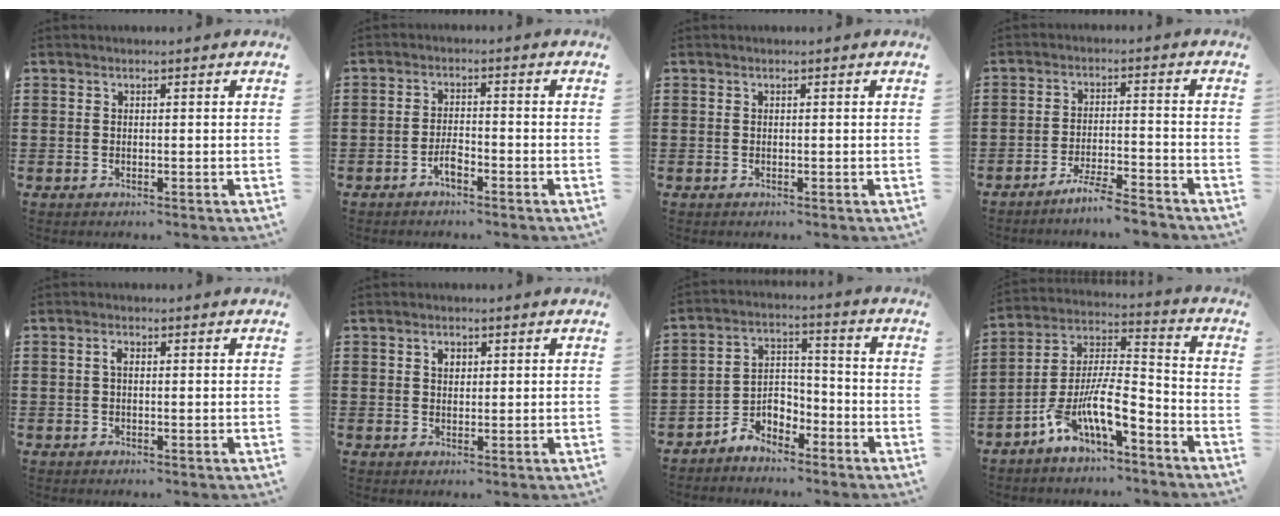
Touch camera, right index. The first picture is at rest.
{"total": 2.7, "force": [-1.8, 0.6, 2.0], "torque": [-0.046, -0.001, -0.035]}
{"total": 0.0}
{"total": 5.1, "force": [-4.7, -0.1, 2.0], "torque": [-0.041, -0.006, -0.090]}
{"total": 1.4, "force": [0.1, 0.7, 1.3], "torque": [-0.025, 0.005, -0.001]}
{"total": 1.8, "force": [0.6, 1.3, 1.1], "torque": [-0.025, 0.010, 0.009]}
{"total": 4.4, "force": [-3.6, 2.4, 0.7], "torque": [-0.022, 0.008, -0.074]}
{"total": 10.9, "force": [-6.8, 3.4, 7.8], "torque": [-0.165, 0.000, -0.133]}